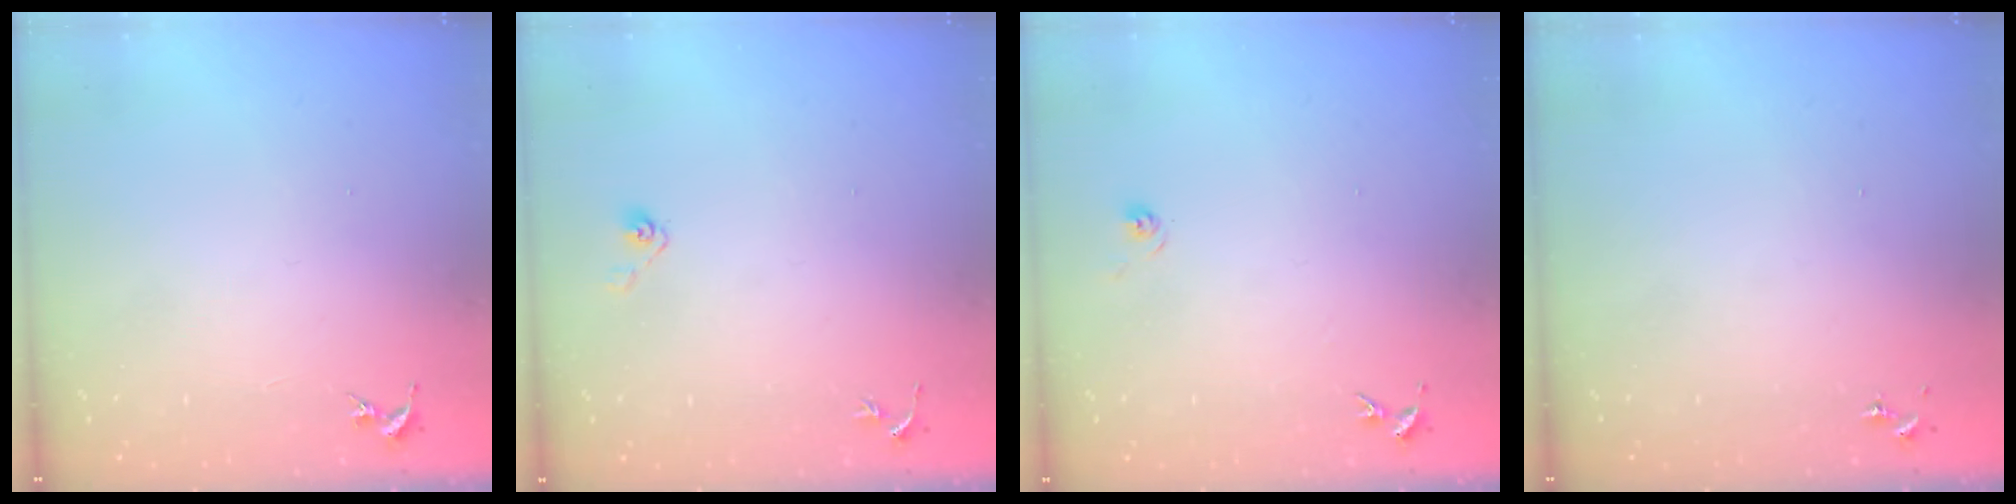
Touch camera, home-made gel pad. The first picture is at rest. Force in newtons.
{"total": 3.6, "press": 2.9, "slide": 2.0}
{"total": 5.8, "press": 5.8, "slide": 0.5}
{"total": 0.0}